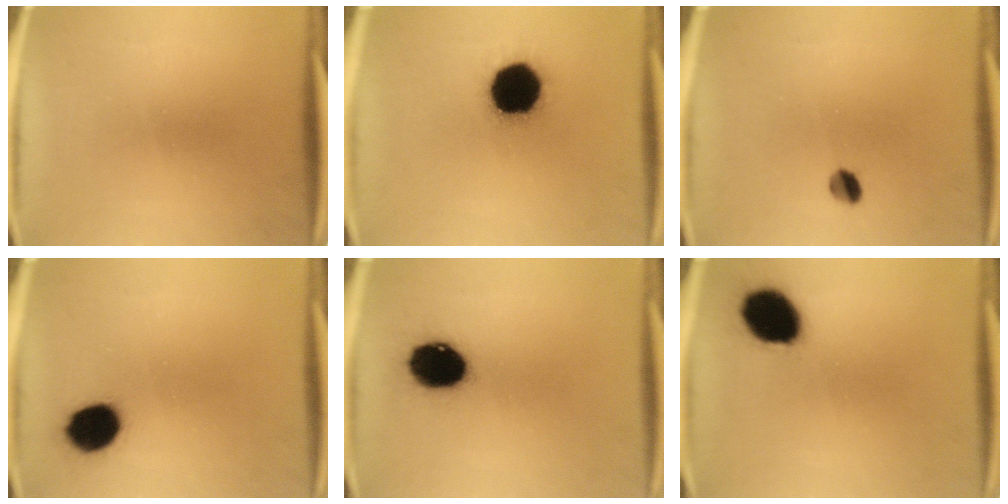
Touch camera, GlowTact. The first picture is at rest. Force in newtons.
{"total": 19.8}
{"total": 3.0}
{"total": 9.9}
{"total": 13.7}
{"total": 14.2}